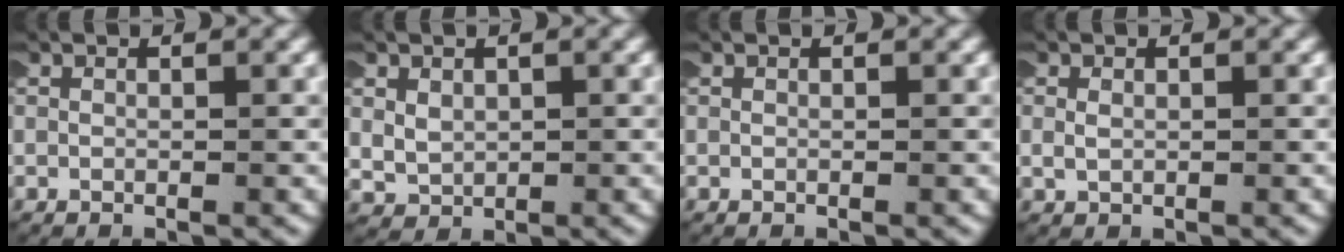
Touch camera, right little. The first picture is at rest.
{"total": 2.1, "force": [0.6, 1.8, 0.9], "torque": [-0.040, -0.010, 0.022]}
{"total": 0.0}
{"total": 1.0, "force": [0.3, 0.6, 0.6], "torque": [-0.020, 0.001, 0.008]}